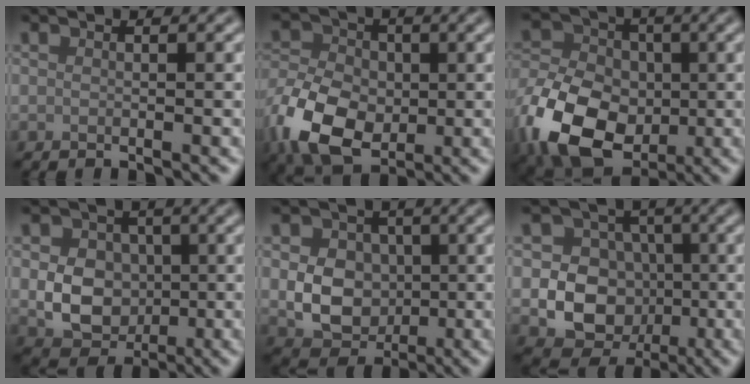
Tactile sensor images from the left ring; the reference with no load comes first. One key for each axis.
{"total": 9.2, "fx": -2.6, "fy": 6.5, "fz": 5.9, "tx": -0.135, "ty": -0.014, "tz": -0.057}
{"total": 12.0, "fx": -4.1, "fy": 8.4, "fz": 7.5, "tx": -0.158, "ty": -0.021, "tz": -0.084}
{"total": 5.9, "fx": -0.3, "fy": 4.7, "fz": 3.5, "tx": -0.052, "ty": -0.003, "tz": -0.013}
{"total": 6.0, "fx": -0.3, "fy": 4.7, "fz": 3.6, "tx": -0.052, "ty": -0.002, "tz": -0.012}
{"total": 7.5, "fx": -1.1, "fy": 6.6, "fz": 3.4, "tx": -0.030, "ty": 0.000, "tz": -0.040}